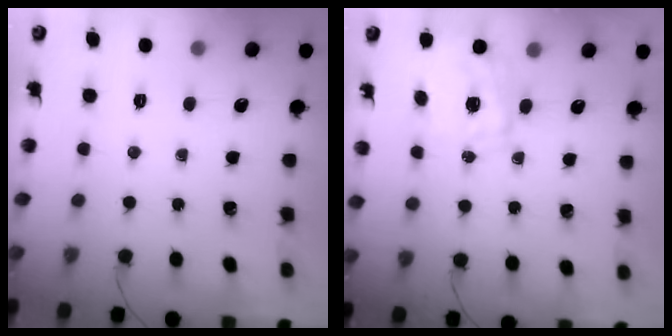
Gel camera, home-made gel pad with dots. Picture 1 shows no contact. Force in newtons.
{"total": 1.0, "press": 0.8, "slide": 0.6}